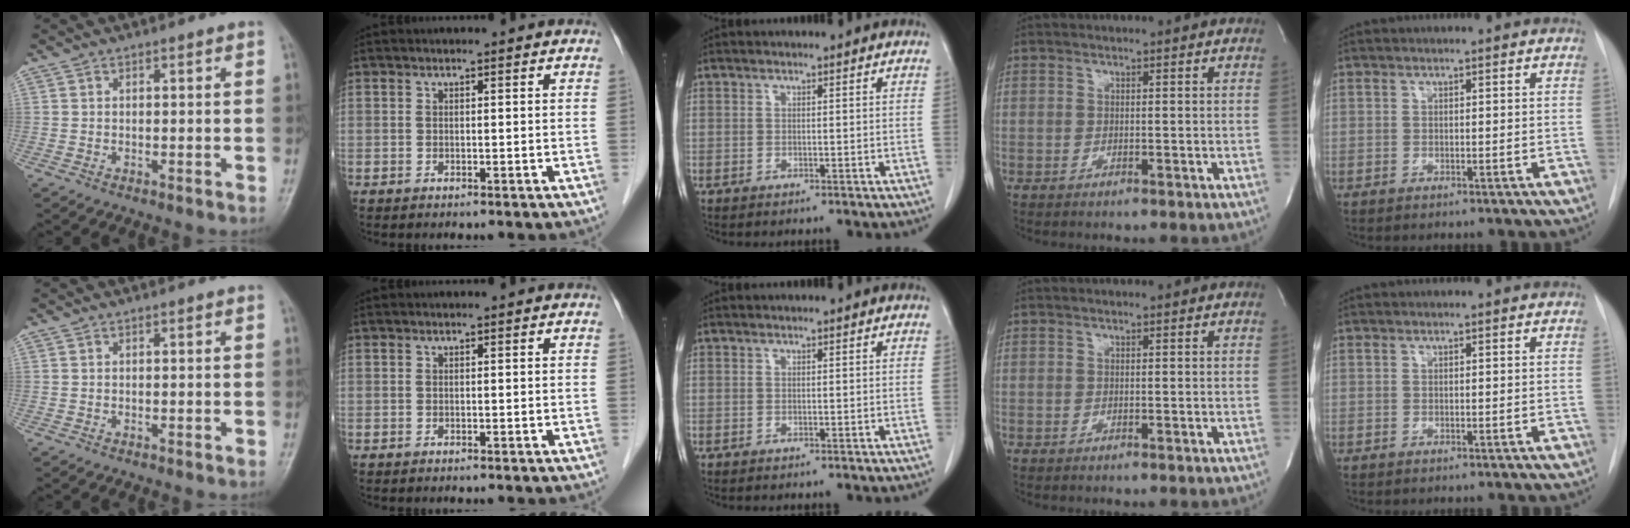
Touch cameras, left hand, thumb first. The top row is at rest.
{}